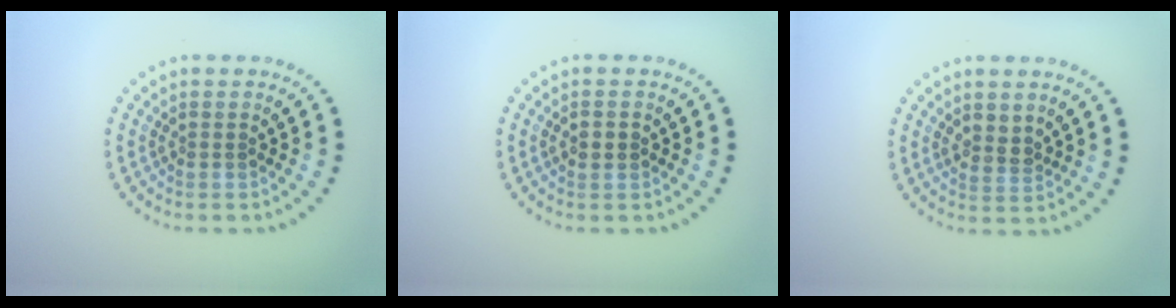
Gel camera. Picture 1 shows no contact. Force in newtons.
{"total": 1.8, "press": 1.8, "slide": 0.1}
{"total": 1.8, "press": 1.6, "slide": 0.9}